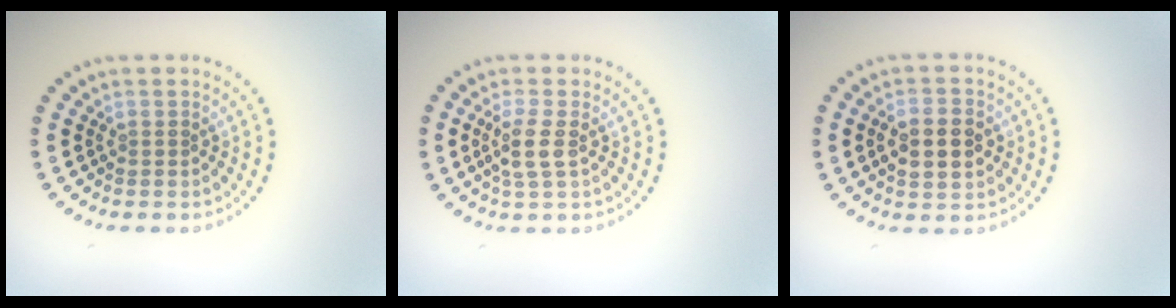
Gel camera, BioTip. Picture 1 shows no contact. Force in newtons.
{"total": 2.3, "press": 2.1, "slide": 1.0}
{"total": 4.0, "press": 4.0, "slide": 0.1}